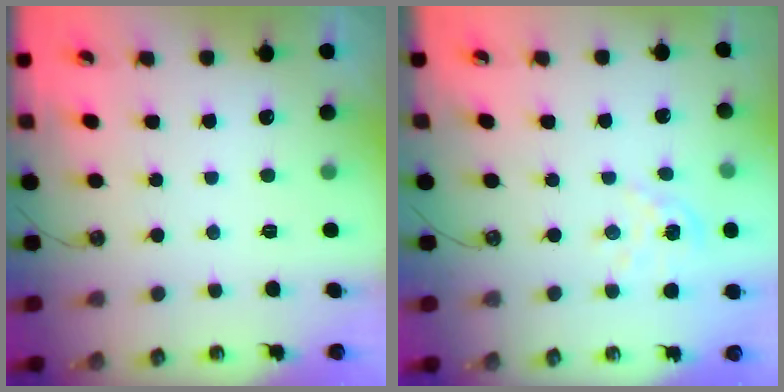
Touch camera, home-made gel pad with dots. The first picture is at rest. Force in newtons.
{"total": 3.6, "press": 3.5, "slide": 0.2}